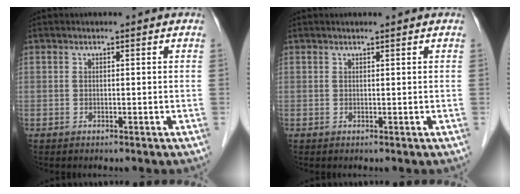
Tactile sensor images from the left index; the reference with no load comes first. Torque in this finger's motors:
{"motor_torque": [0.17, -0.08, 0.06, 0.01]}